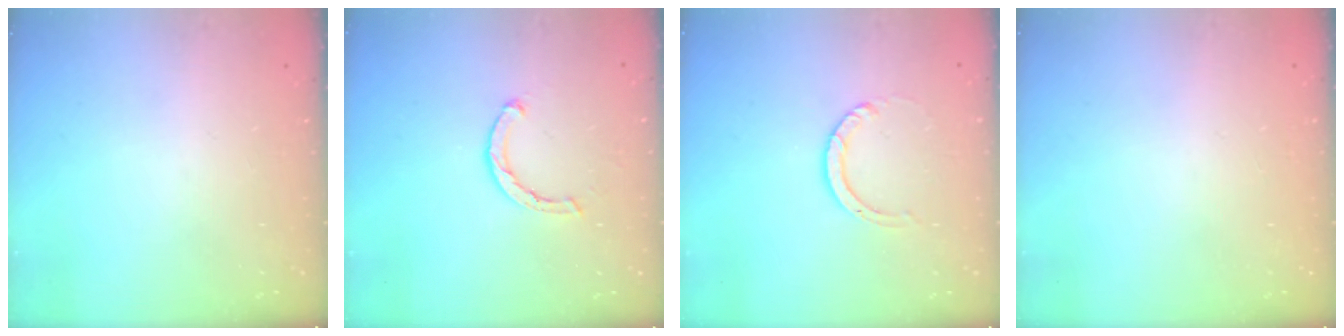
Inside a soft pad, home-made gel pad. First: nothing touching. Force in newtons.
{"total": 2.1, "press": 2.1, "slide": 0.1}
{"total": 4.0, "press": 4.0, "slide": 0.2}
{"total": 2.5, "press": 2.5, "slide": 0.2}